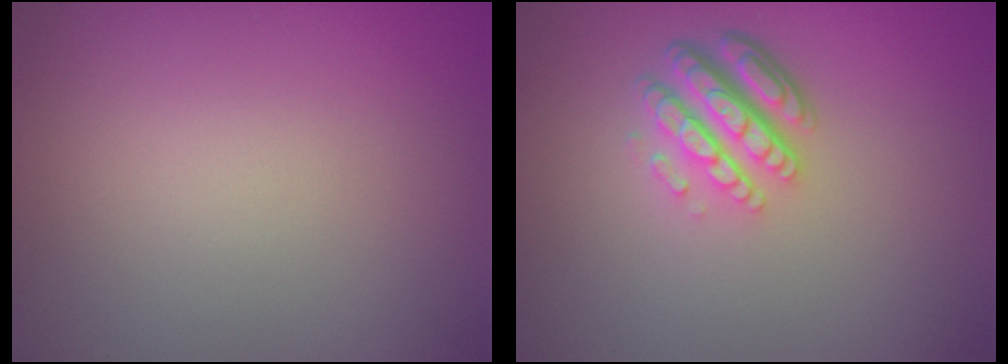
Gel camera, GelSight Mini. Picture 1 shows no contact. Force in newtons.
{"total": 4.9, "press": 3.4, "slide": 3.5}